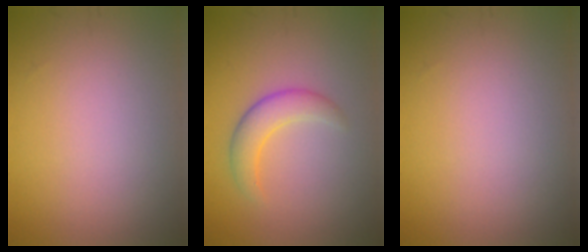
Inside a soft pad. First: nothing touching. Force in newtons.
{"total": 2.9, "press": 2.9, "slide": 0.2}
{"total": 0.0}